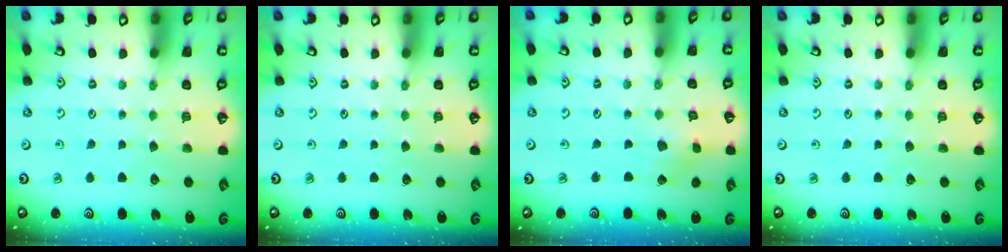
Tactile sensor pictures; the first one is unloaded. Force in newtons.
{"total": 0.0}
{"total": 3.0, "press": 3.0, "slide": 0.2}
{"total": 0.0}